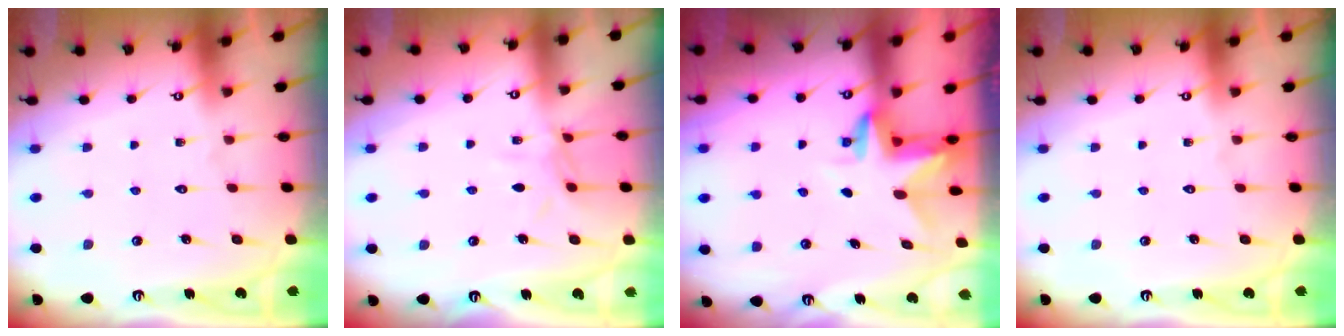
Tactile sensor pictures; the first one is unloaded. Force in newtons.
{"total": 5.9, "press": 5.9, "slide": 0.7}
{"total": 2.9, "press": 2.9, "slide": 0.2}
{"total": 0.0}